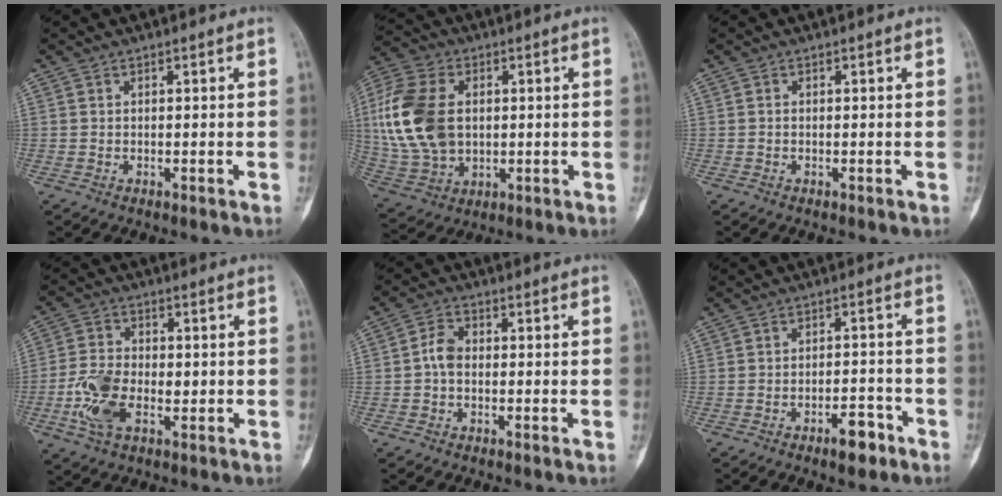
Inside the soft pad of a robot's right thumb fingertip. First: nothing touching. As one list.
[{"total": 18.3, "force": [2.0, 12.4, 13.3], "torque": [-0.273, 0.000, 0.044]}, {"total": 0.0}, {"total": 9.8, "force": [-1.9, 6.0, 7.5], "torque": [-0.153, 0.009, -0.038]}, {"total": 3.8, "force": [-0.5, 2.7, 2.7], "torque": [-0.045, 0.013, -0.018]}, {"total": 5.2, "force": [-3.2, 2.1, 3.5], "torque": [-0.045, 0.024, -0.046]}]